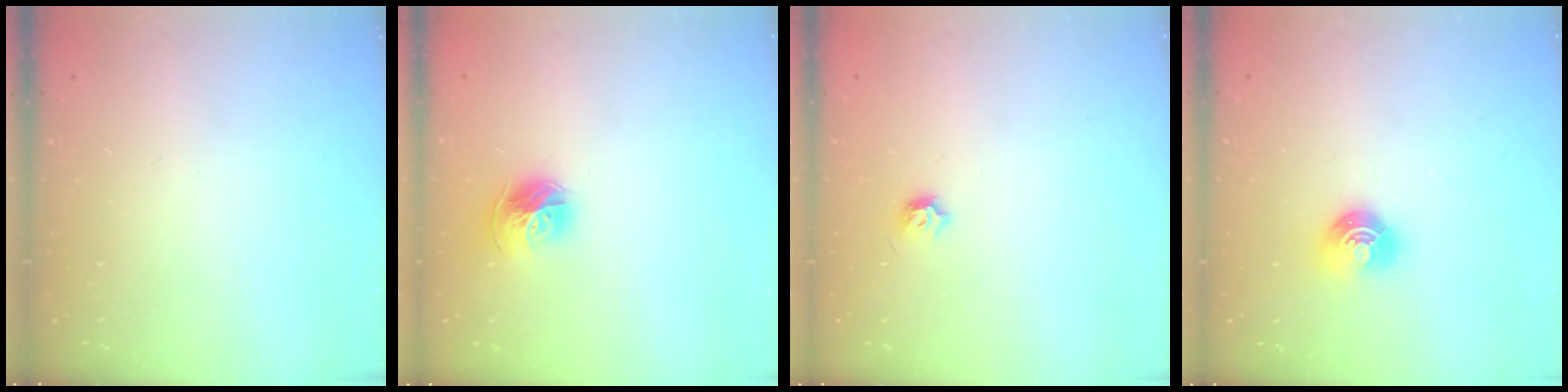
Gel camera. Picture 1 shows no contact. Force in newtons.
{"total": 10.6, "press": 10.5, "slide": 1.2}
{"total": 3.7, "press": 3.6, "slide": 0.9}
{"total": 8.1, "press": 8.0, "slide": 1.1}